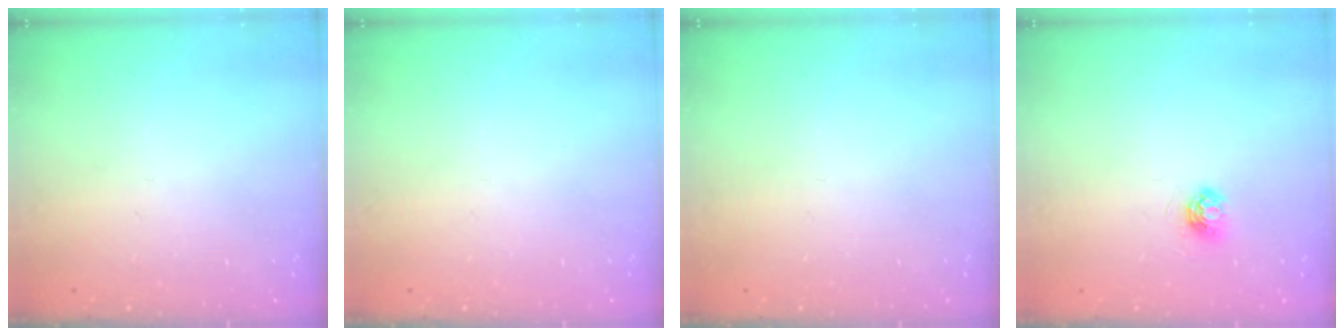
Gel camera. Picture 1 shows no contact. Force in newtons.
{"total": 0.0}
{"total": 0.0}
{"total": 5.1, "press": 5.1, "slide": 0.5}